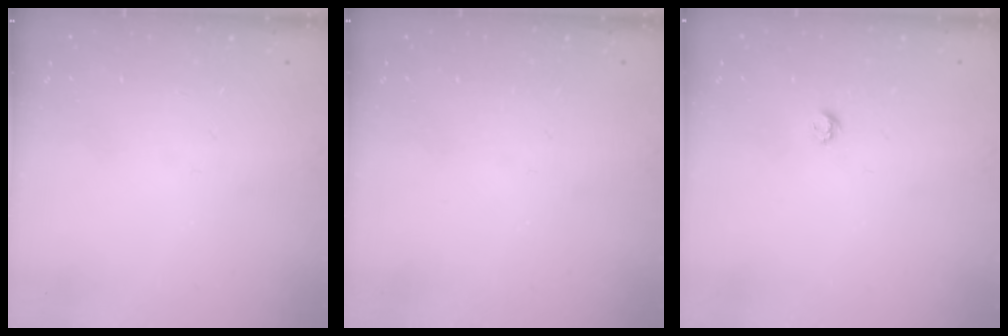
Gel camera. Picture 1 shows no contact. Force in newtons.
{"total": 0.0}
{"total": 3.8, "press": 3.7, "slide": 0.5}